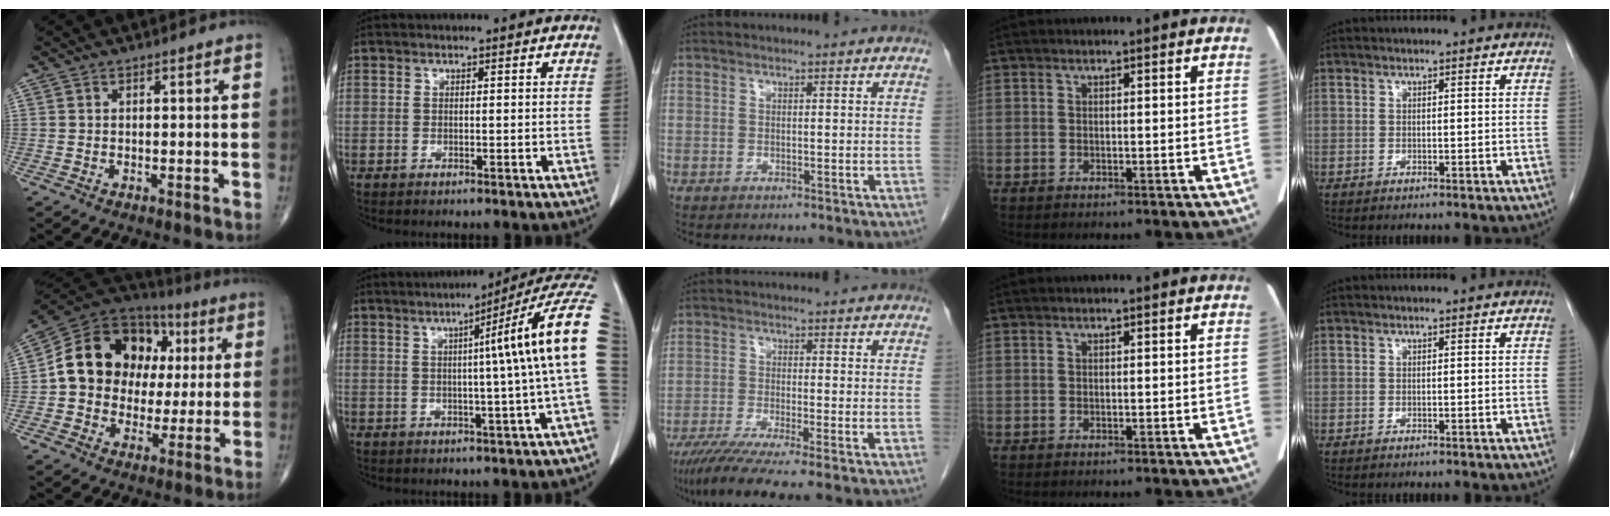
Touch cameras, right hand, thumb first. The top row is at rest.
{"thumb": {"total": 19.4, "force": [2.8, 15.5, 11.4], "torque": [-0.154, 0.032, 0.047]}, "index": {"total": 13.4, "force": [2.5, -2.0, 13.0], "torque": [-0.155, 0.022, 0.024]}, "middle": {"total": 8.4, "force": [-6.4, -0.8, 5.4], "torque": [-0.083, -0.025, -0.106]}}